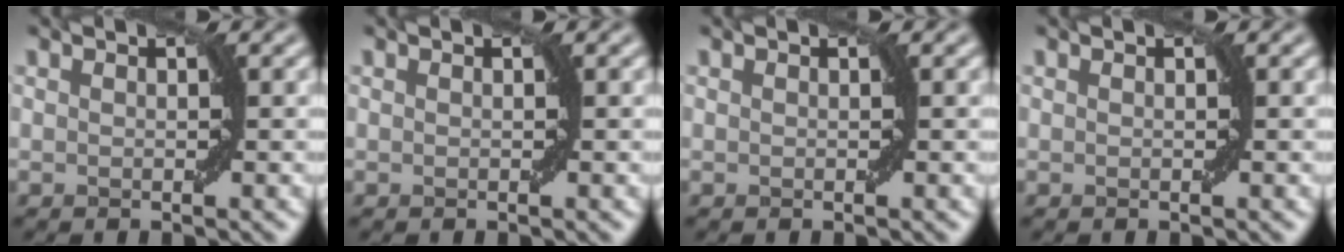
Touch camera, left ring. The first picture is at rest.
{"total": 0.0}
{"total": 0.0}
{"total": 0.0}